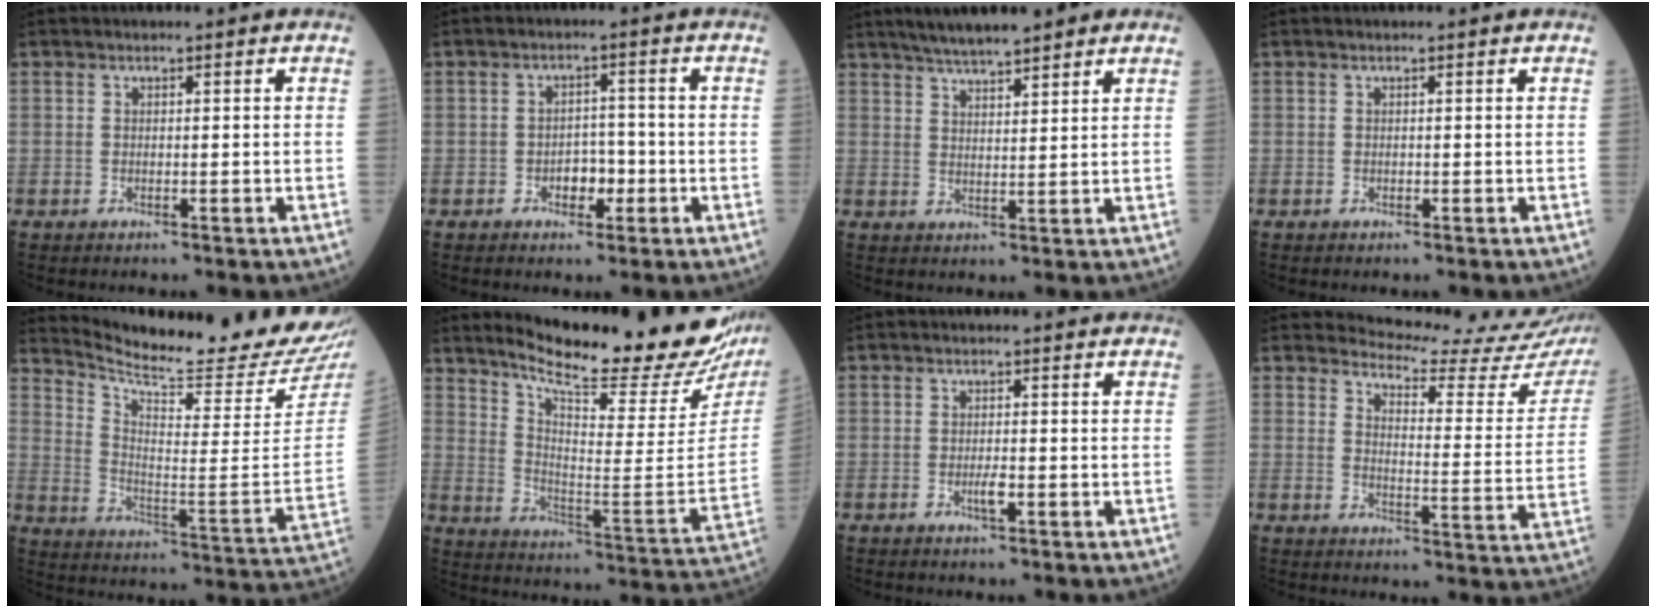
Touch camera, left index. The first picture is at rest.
{"total": 3.4, "force": [-1.3, 2.0, 2.5], "torque": [-0.033, 0.007, -0.021]}
{"total": 6.0, "force": [5.4, 0.6, 2.7], "torque": [-0.044, 0.026, 0.089]}
{"total": 0.0}
{"total": 21.1, "force": [20.0, -0.3, 6.7], "torque": [-0.128, -0.112, 0.273]}
{"total": 24.9, "force": [22.1, 2.0, 11.5], "torque": [-0.188, -0.091, 0.297]}
{"total": 1.4, "force": [-0.4, 0.2, 1.3], "torque": [-0.027, -0.002, -0.006]}
{"total": 15.7, "force": [15.4, 0.5, 3.1], "torque": [-0.039, -0.106, 0.163]}